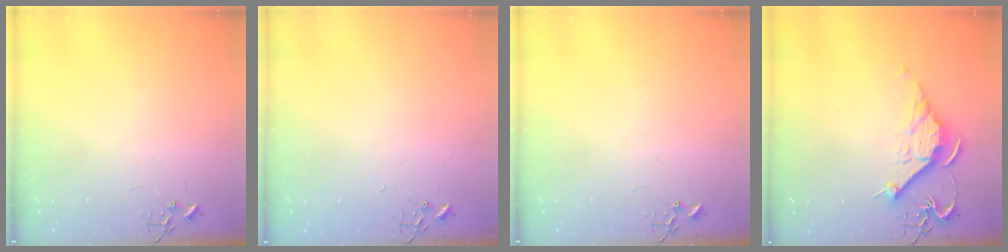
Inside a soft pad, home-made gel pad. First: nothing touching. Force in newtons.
{"total": 1.4, "press": 1.4, "slide": 0.2}
{"total": 0.0}
{"total": 11.9, "press": 11.9, "slide": 1.0}